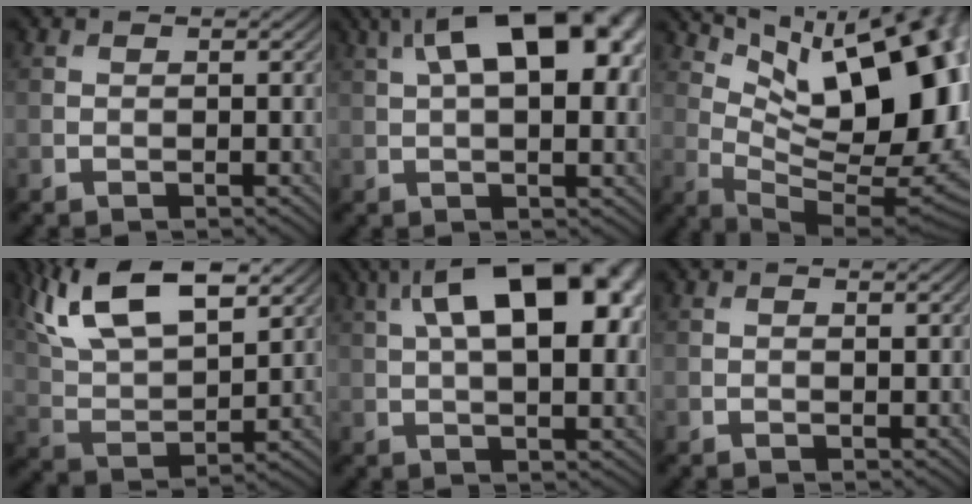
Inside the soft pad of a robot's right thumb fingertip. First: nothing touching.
{"total": 15.7, "force": [4.9, 7.1, 13.1], "torque": [-0.187, 0.041, 0.059]}
{"total": 19.4, "force": [6.8, 8.4, 16.1], "torque": [-0.220, 0.036, 0.123]}
{"total": 14.5, "force": [8.6, 6.3, 9.8], "torque": [-0.218, 0.019, 0.145]}
{"total": 16.9, "force": [5.2, 7.7, 14.1], "torque": [-0.204, 0.043, 0.059]}
{"total": 0.6, "force": [0.2, 0.1, 0.5], "torque": [-0.008, -0.002, 0.004]}